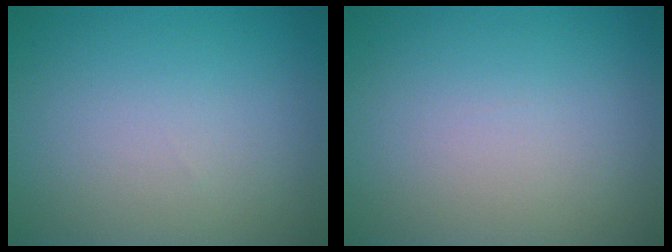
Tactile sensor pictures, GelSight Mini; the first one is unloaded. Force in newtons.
{"total": 0.0}